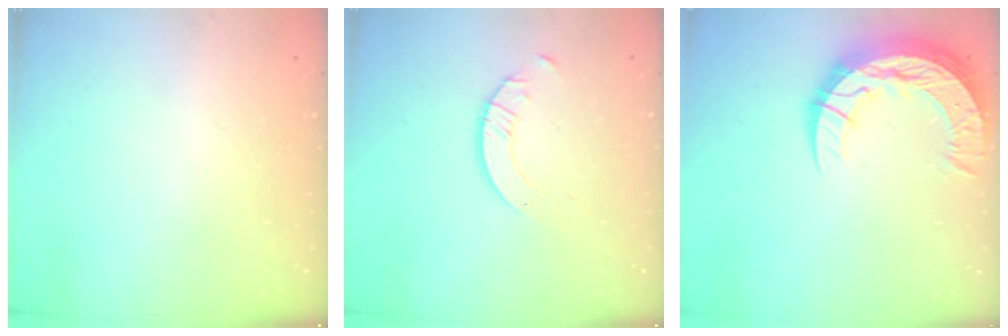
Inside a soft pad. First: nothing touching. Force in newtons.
{"total": 2.1, "press": 2.1, "slide": 0.2}
{"total": 15.4, "press": 15.3, "slide": 1.1}